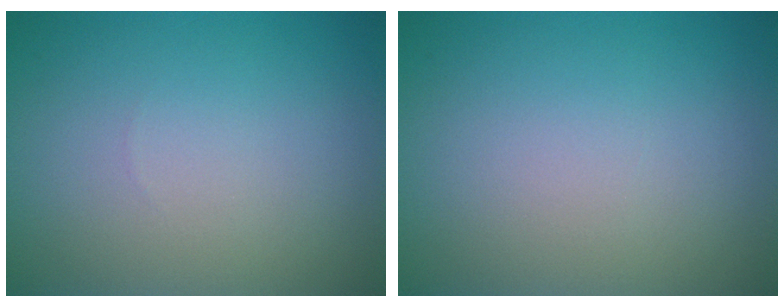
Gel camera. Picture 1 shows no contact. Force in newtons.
{"total": 0.0}